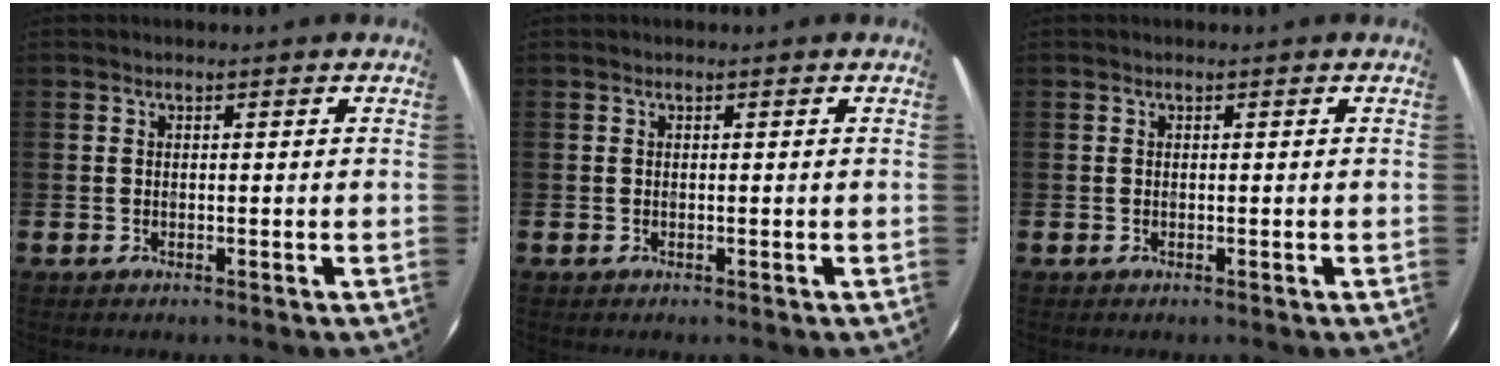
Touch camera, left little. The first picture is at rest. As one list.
[{"total": 0.0}, {"total": 0.0}]